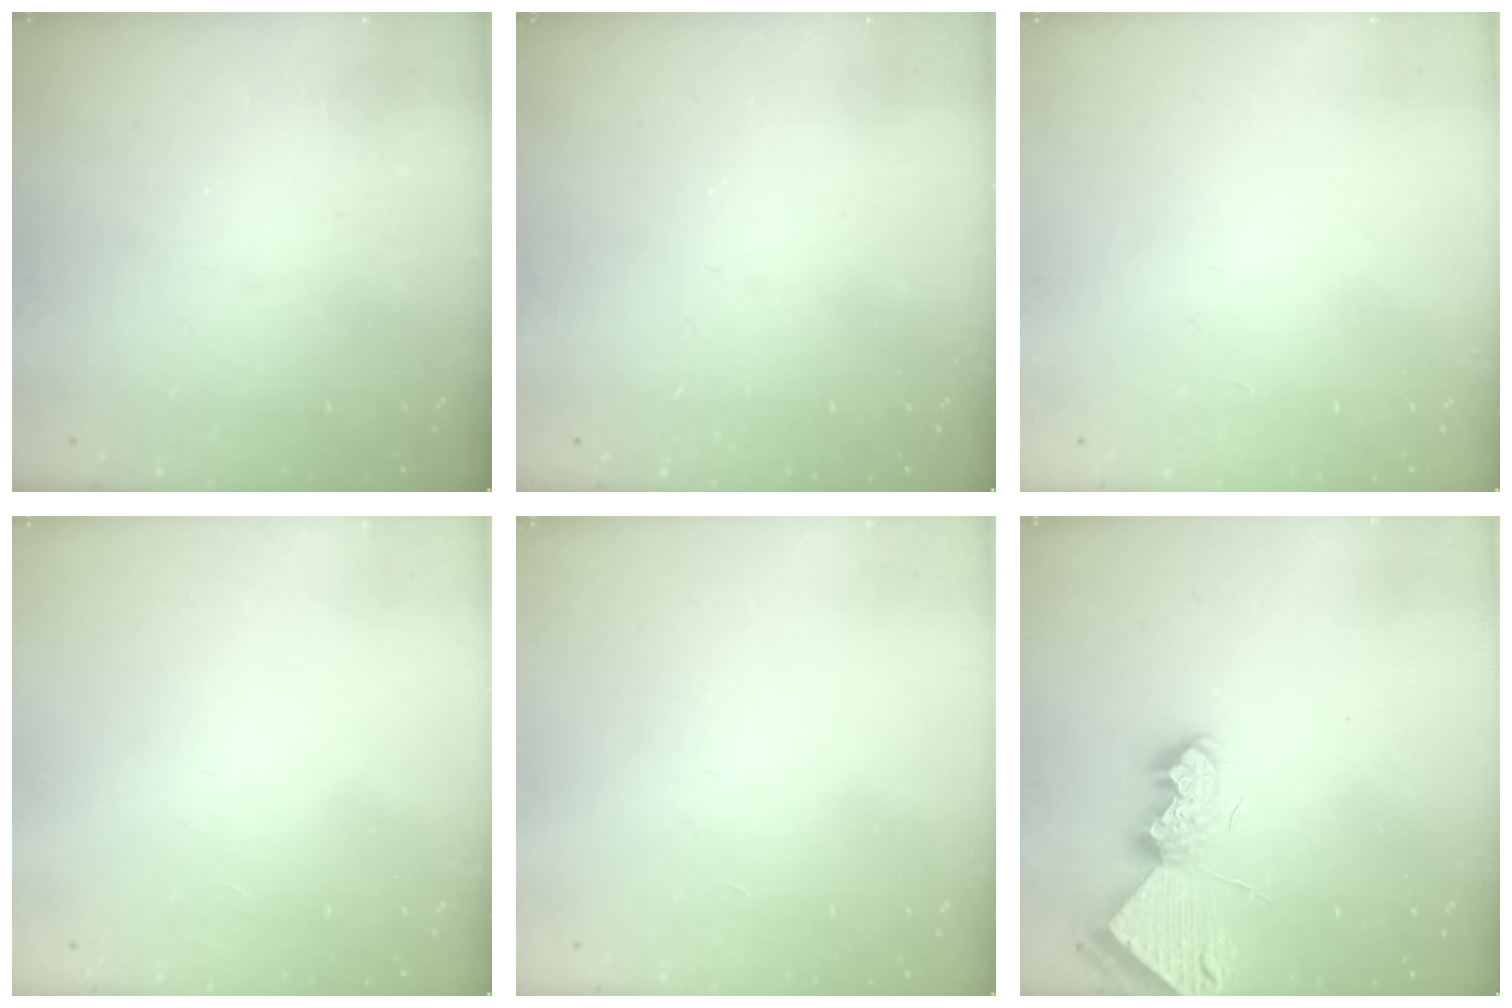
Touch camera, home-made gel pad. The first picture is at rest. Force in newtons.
{"total": 0.0}
{"total": 0.0}
{"total": 0.0}
{"total": 0.0}
{"total": 8.3, "press": 8.3, "slide": 0.3}